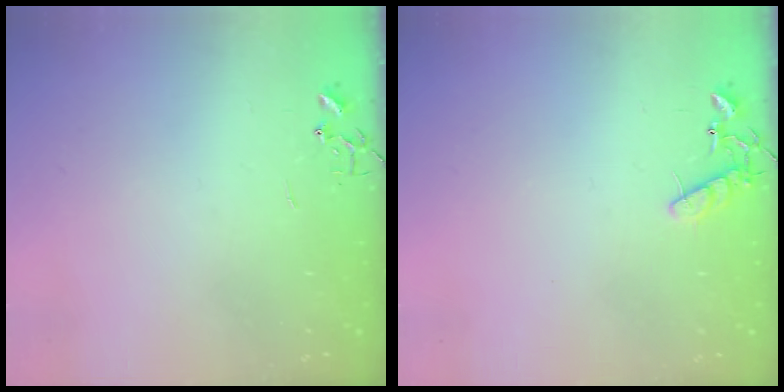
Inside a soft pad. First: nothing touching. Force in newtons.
{"total": 8.1, "press": 8.1, "slide": 0.3}